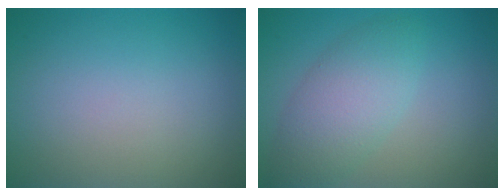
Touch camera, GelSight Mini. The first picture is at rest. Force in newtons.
{"total": 4.6, "press": 4.6, "slide": 0.0}